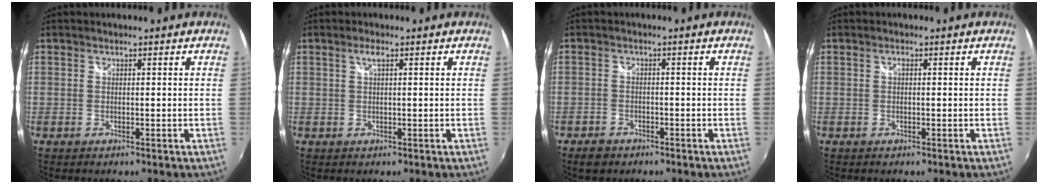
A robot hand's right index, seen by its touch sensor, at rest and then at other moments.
{"total": 1.4, "force": [0.6, 0.1, 1.3], "torque": [-0.024, 0.003, 0.008]}
{"total": 3.7, "force": [-2.7, 2.4, 1.0], "torque": [-0.038, 0.001, -0.046]}
{"total": 0.7, "force": [0.1, 0.3, 0.7], "torque": [-0.012, 0.004, -0.001]}